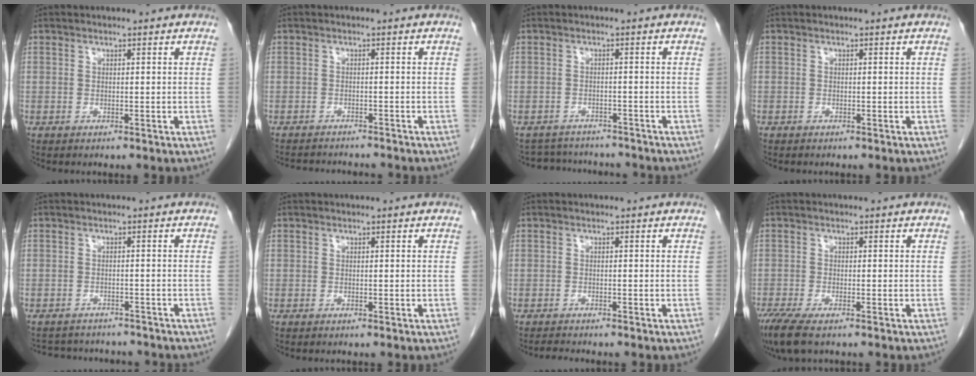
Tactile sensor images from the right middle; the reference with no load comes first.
{"total": 6.7, "force": [-6.4, 1.0, 1.7], "torque": [-0.021, -0.005, -0.086]}
{"total": 7.0, "force": [-6.7, 1.7, 0.7], "torque": [-0.008, 0.012, -0.087]}
{"total": 0.0}
{"total": 9.9, "force": [-9.1, 3.0, 2.4], "torque": [-0.045, 0.010, -0.108]}
{"total": 0.0}
{"total": 1.3, "force": [-1.3, -0.1, 0.2], "torque": [-0.014, -0.008, -0.020]}
{"total": 5.6, "force": [-3.9, 1.3, 3.8], "torque": [-0.075, -0.018, -0.066]}